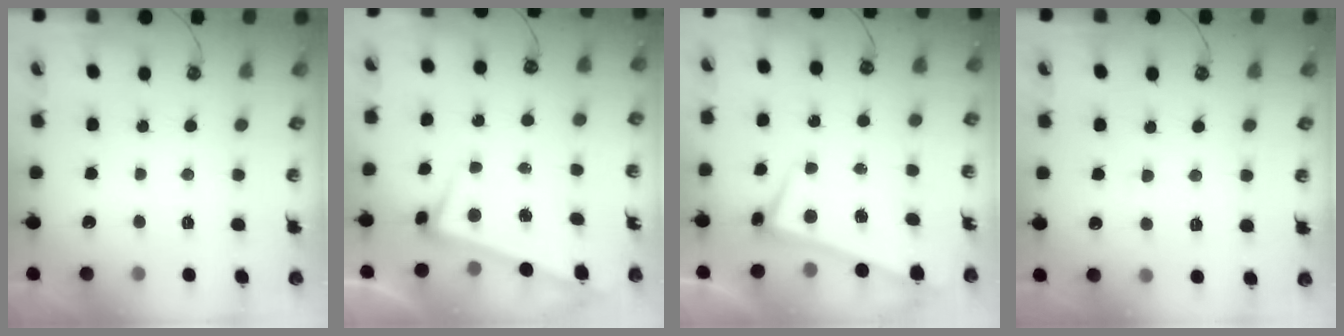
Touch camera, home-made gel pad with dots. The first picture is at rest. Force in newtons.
{"total": 3.3, "press": 3.2, "slide": 1.0}
{"total": 1.2, "press": 0.8, "slide": 0.9}
{"total": 2.4, "press": 2.3, "slide": 0.7}